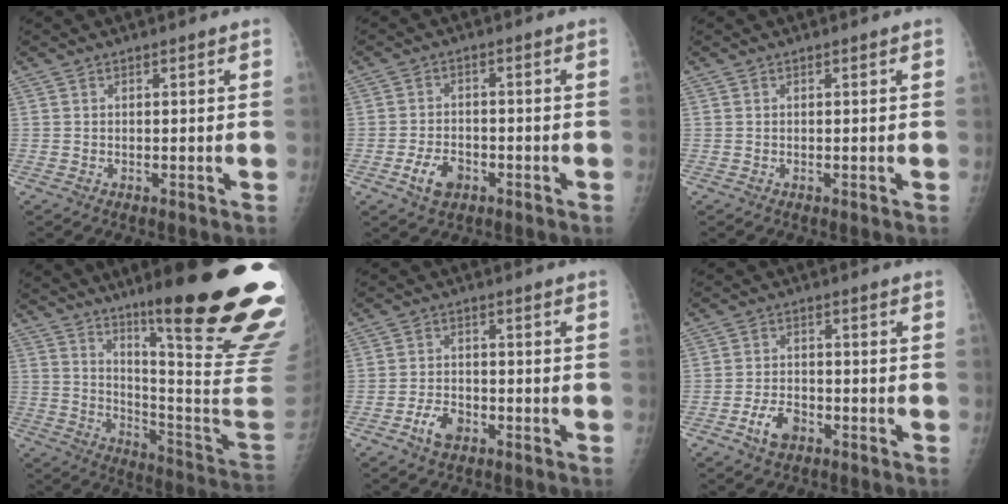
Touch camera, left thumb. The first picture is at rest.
{"total": 5.5, "force": [-2.7, 3.5, 3.3], "torque": [-0.052, 0.016, -0.045]}
{"total": 0.0}
{"total": 29.4, "force": [17.6, 2.4, 23.4], "torque": [-0.257, -0.100, 0.265]}
{"total": 4.9, "force": [-2.7, 2.9, 2.8], "torque": [-0.043, 0.019, -0.048]}
{"total": 5.3, "force": [-2.9, 3.1, 3.1], "torque": [-0.050, 0.020, -0.050]}